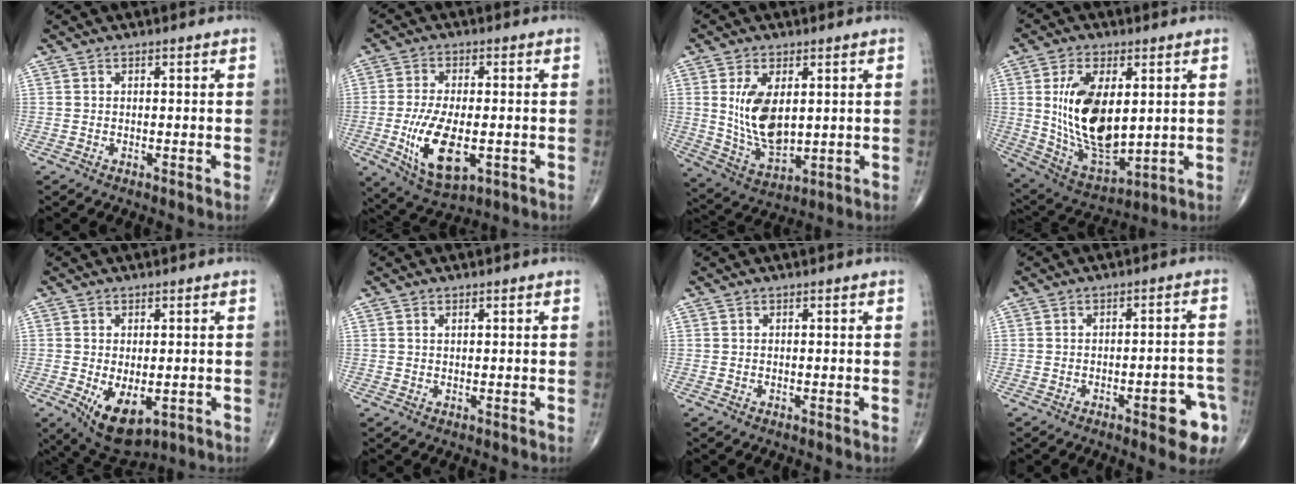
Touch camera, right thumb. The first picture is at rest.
{"total": 12.5, "force": [-2.8, 5.8, 10.7], "torque": [-0.201, -0.012, -0.038]}
{"total": 11.4, "force": [2.0, 6.2, 9.4], "torque": [-0.160, -0.020, 0.052]}
{"total": 17.8, "force": [2.5, 9.3, 15.0], "torque": [-0.259, -0.021, 0.064]}
{"total": 8.5, "force": [-2.3, 4.4, 6.9], "torque": [-0.102, -0.015, -0.020]}
{"total": 0.6, "force": [0.3, 0.2, 0.4], "torque": [-0.008, 0.002, 0.007]}
{"total": 0.0}
{"total": 8.1, "force": [-4.0, 2.6, 6.6], "torque": [-0.061, 0.027, -0.045]}